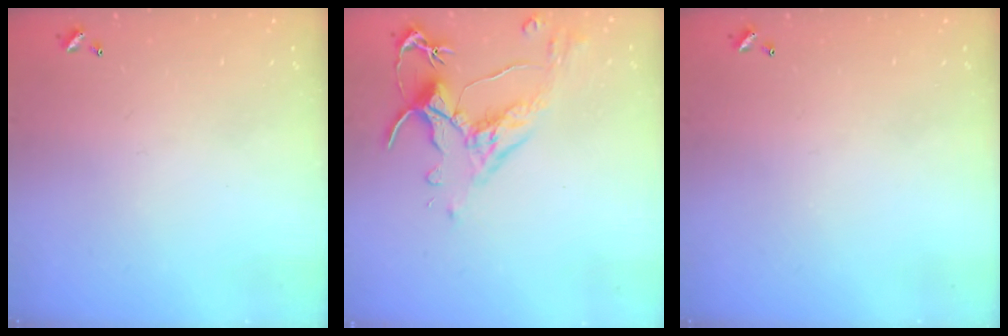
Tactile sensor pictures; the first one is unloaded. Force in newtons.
{"total": 2.6, "press": 2.2, "slide": 1.3}
{"total": 0.0}